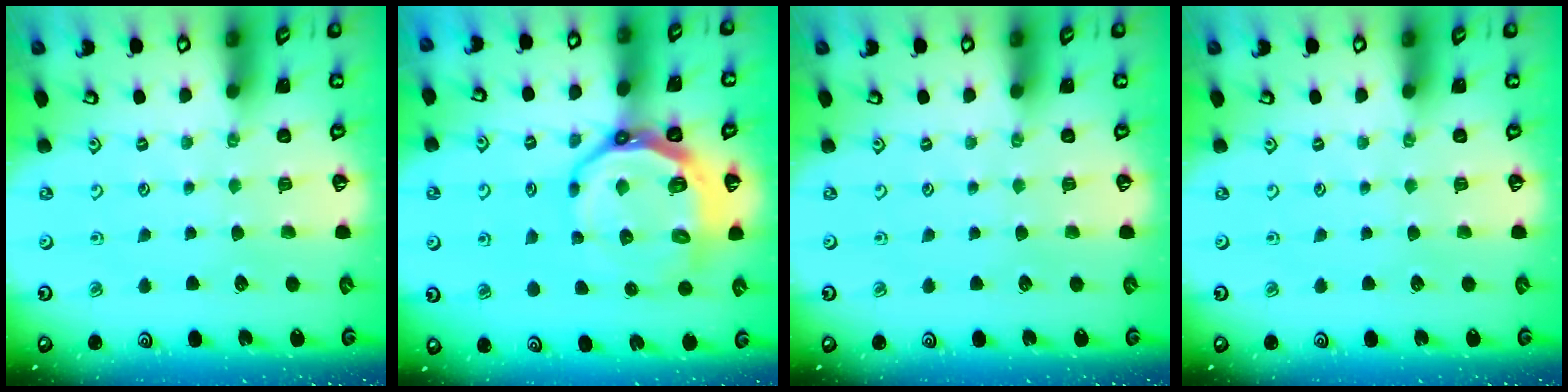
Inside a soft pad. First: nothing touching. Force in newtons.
{"total": 14.4, "press": 13.9, "slide": 3.9}
{"total": 0.0}
{"total": 0.0}